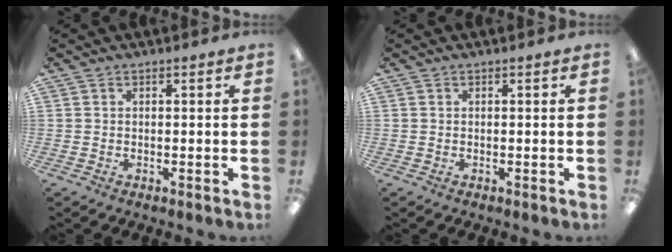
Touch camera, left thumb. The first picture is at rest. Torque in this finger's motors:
{"motor_torque": [0.00, 0.00, 0.04, 0.04, 0.00]}